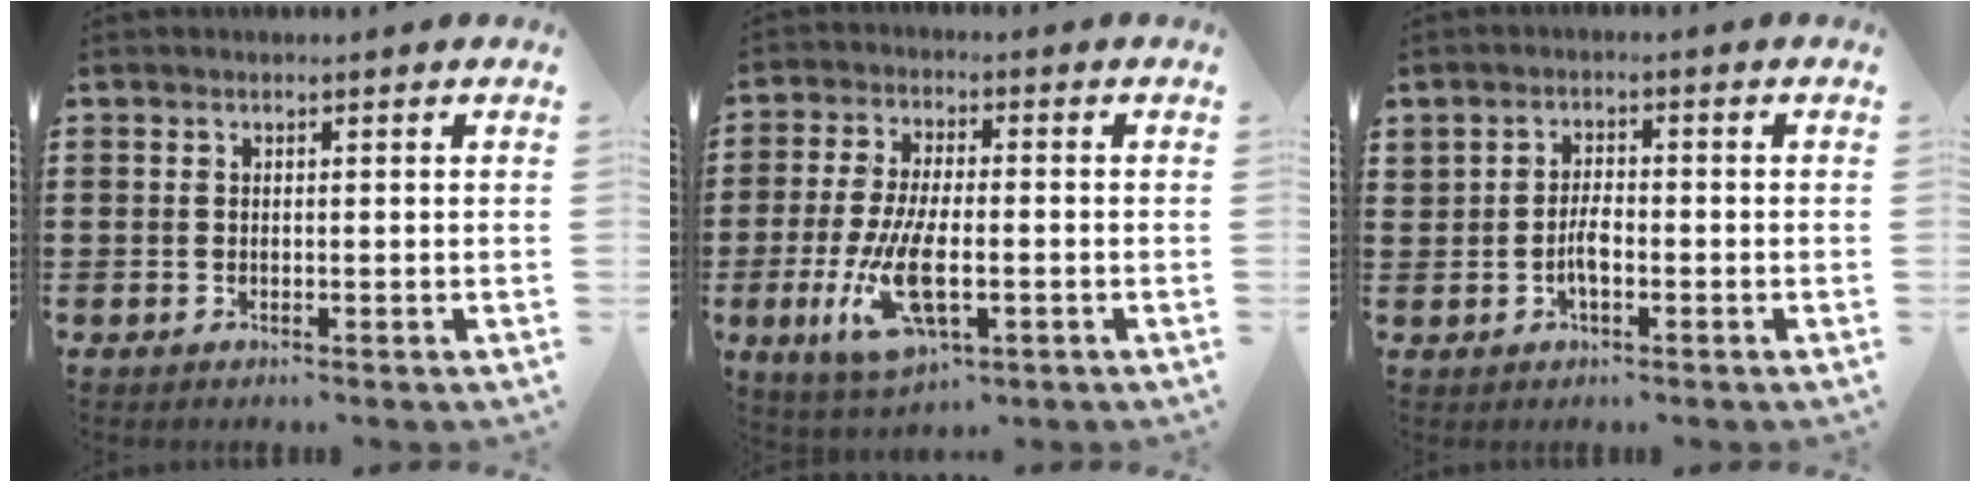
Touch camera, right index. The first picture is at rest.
{"total": 10.9, "force": [-2.8, 4.5, 9.5], "torque": [-0.216, -0.017, -0.051]}
{"total": 2.9, "force": [-0.9, 1.3, 2.5], "torque": [-0.054, -0.002, -0.017]}